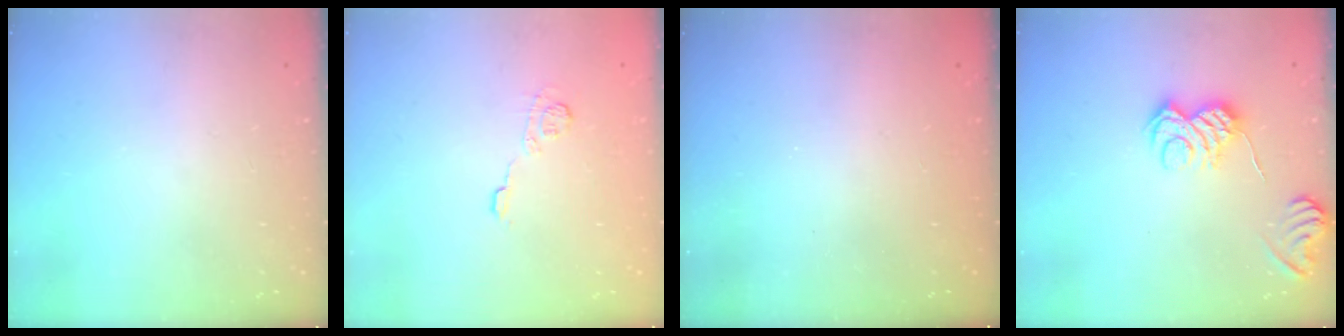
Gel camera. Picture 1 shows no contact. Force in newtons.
{"total": 4.5, "press": 4.3, "slide": 1.1}
{"total": 2.5, "press": 2.4, "slide": 0.8}
{"total": 7.4, "press": 7.3, "slide": 1.3}